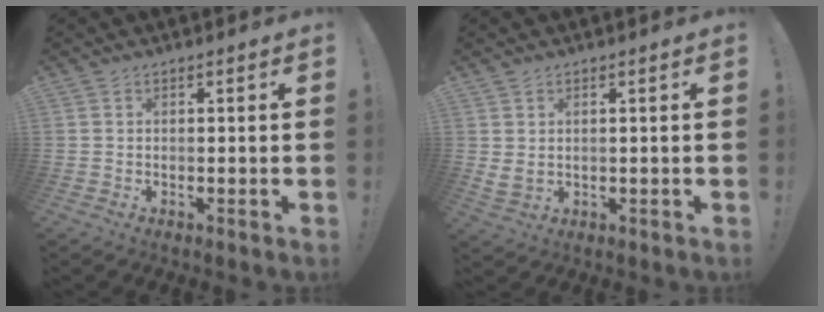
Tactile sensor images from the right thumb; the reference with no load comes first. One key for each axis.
{"total": 2.8, "fx": 1.5, "fy": 1.4, "fz": 1.8, "tx": -0.031, "ty": -0.007, "tz": 0.030}